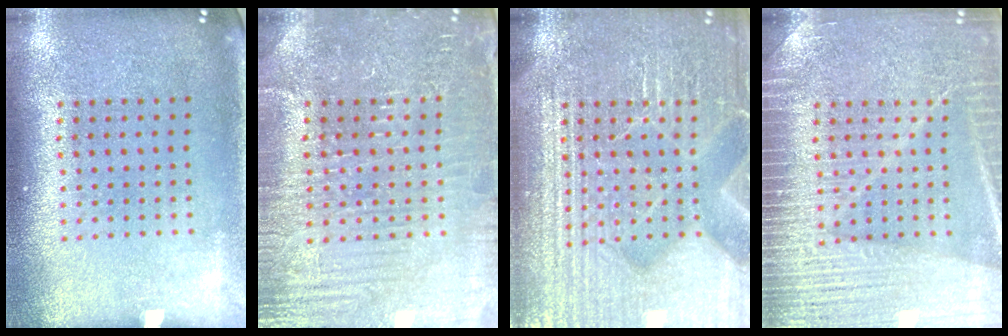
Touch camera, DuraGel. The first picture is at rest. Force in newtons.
{"total": 4.0, "press": 3.9, "slide": 0.9}
{"total": 7.6, "press": 7.5, "slide": 1.1}
{"total": 6.1, "press": 6.1, "slide": 0.9}